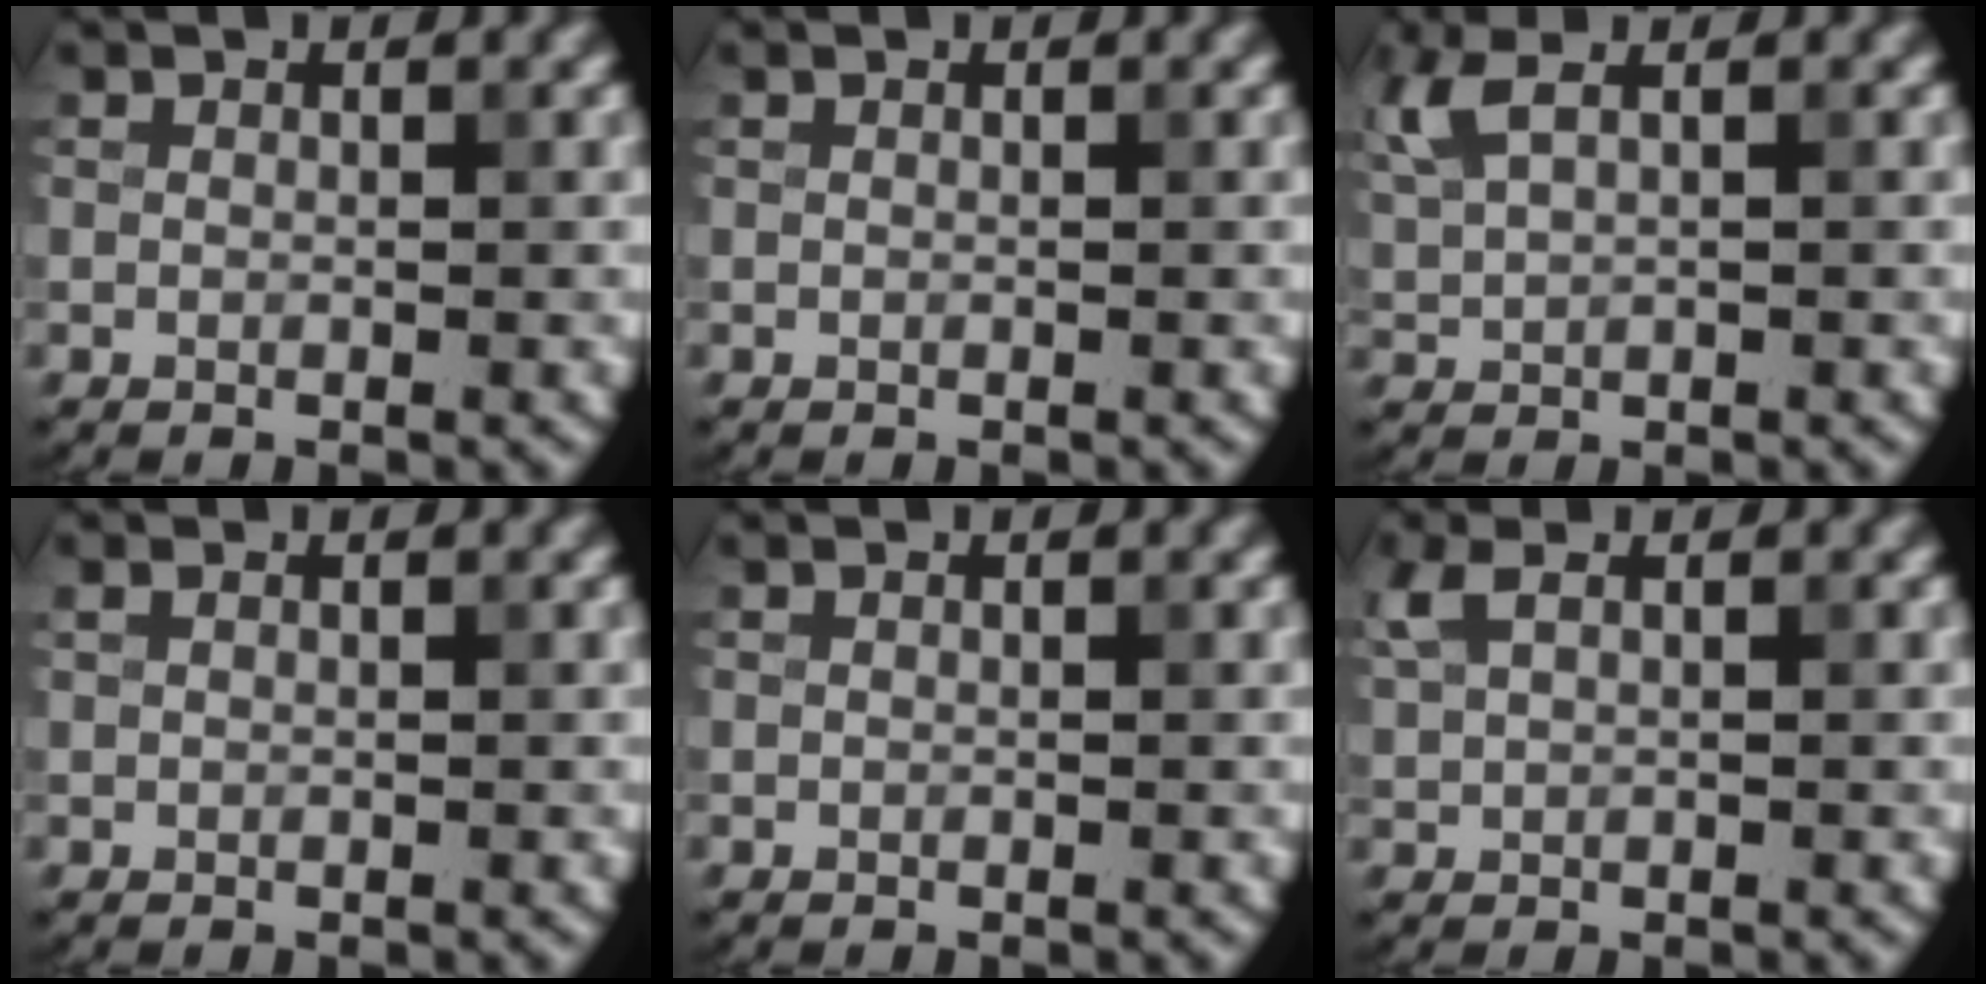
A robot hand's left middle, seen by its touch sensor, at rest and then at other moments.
{"total": 0.0}
{"total": 3.4, "force": [1.8, 1.2, 2.6], "torque": [-0.077, 0.012, 0.044]}
{"total": 0.6, "force": [0.3, 0.3, 0.4], "torque": [-0.010, 0.004, 0.004]}
{"total": 0.0}
{"total": 2.1, "force": [1.2, 0.8, 1.5], "torque": [-0.041, 0.009, 0.025]}